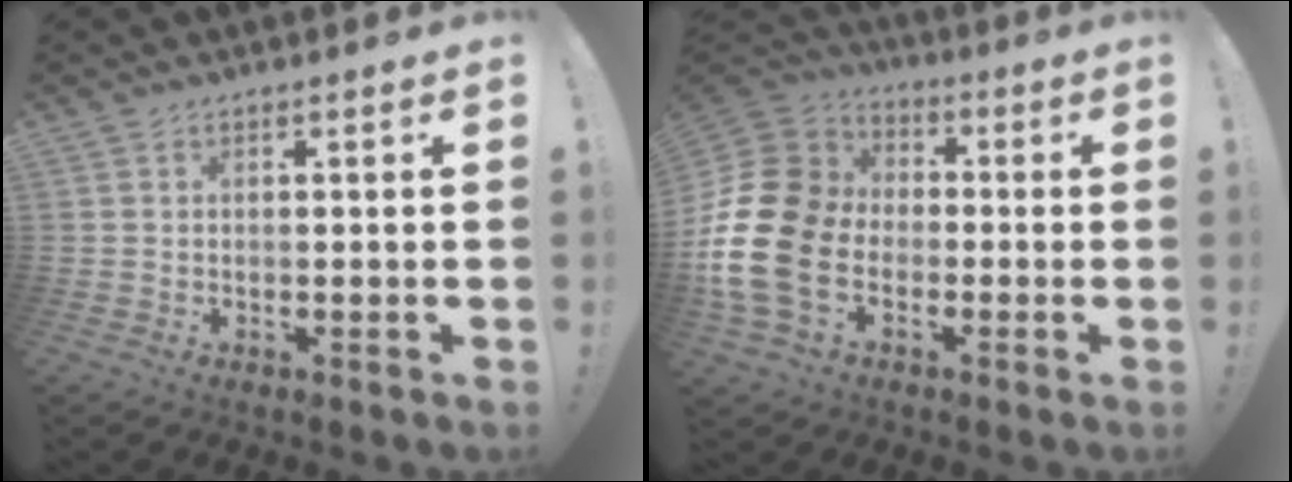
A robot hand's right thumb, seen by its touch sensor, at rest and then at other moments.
{"total": 19.1, "force": [-4.1, 14.3, 11.9], "torque": [-0.240, 0.035, -0.061]}